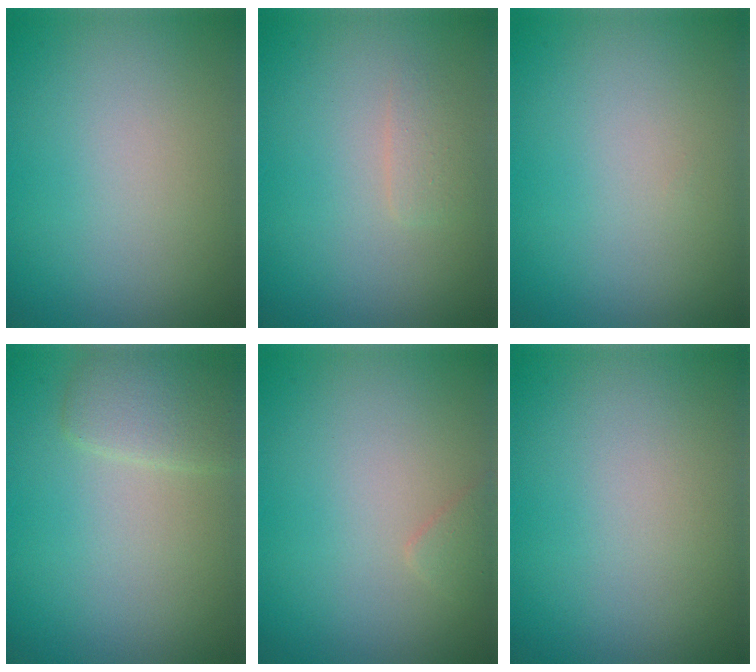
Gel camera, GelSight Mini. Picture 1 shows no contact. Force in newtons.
{"total": 1.0, "press": 1.0, "slide": 0.0}
{"total": 0.0}
{"total": 2.4, "press": 2.4, "slide": 0.1}
{"total": 0.9, "press": 0.9, "slide": 0.1}
{"total": 0.0}